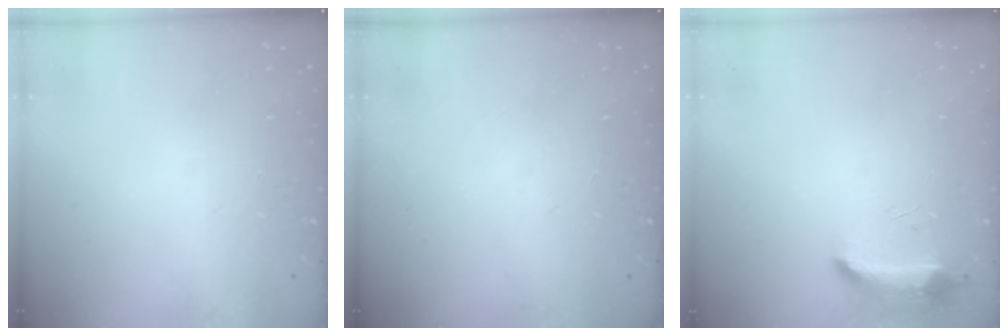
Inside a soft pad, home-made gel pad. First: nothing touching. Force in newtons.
{"total": 0.0}
{"total": 18.6, "press": 10.8, "slide": 15.1}